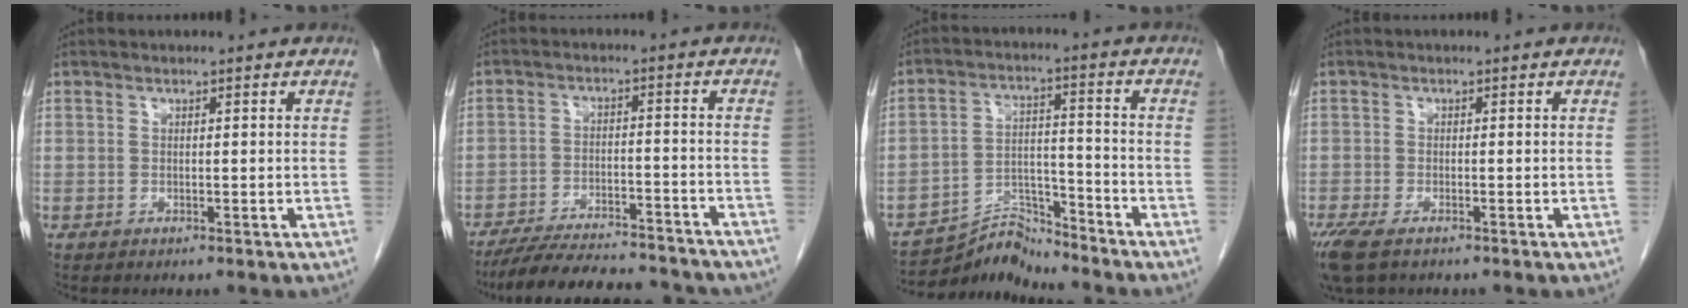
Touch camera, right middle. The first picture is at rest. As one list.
[{"total": 19.2, "force": [-17.3, 3.3, 7.6], "torque": [-0.122, -0.011, -0.243]}, {"total": 7.1, "force": [-7.1, 0.0, -0.8], "torque": [0.015, 0.017, -0.125]}, {"total": 6.5, "force": [-4.4, 2.6, 4.0], "torque": [-0.084, -0.017, -0.076]}]